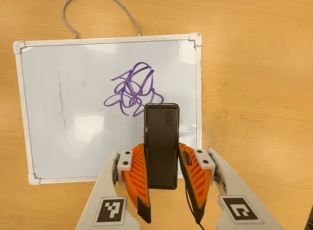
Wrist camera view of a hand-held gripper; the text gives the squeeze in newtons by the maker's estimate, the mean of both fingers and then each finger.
{"total": 3.6, "left": 2.1, "right": 5.0}